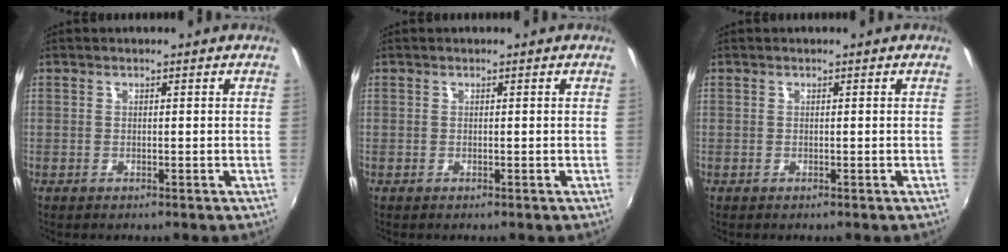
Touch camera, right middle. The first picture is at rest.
{"total": 0.0}
{"total": 0.0}